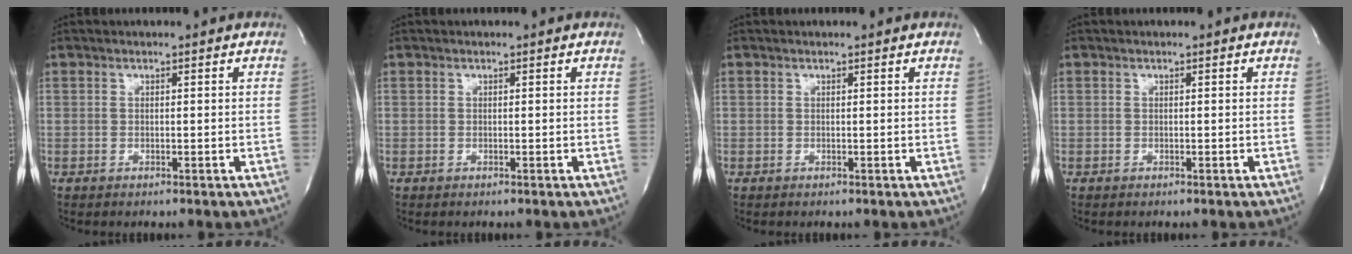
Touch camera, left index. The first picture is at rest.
{"total": 0.0}
{"total": 0.6, "force": [0.6, 0.0, 0.1], "torque": [-0.005, -0.001, 0.005]}
{"total": 0.0}